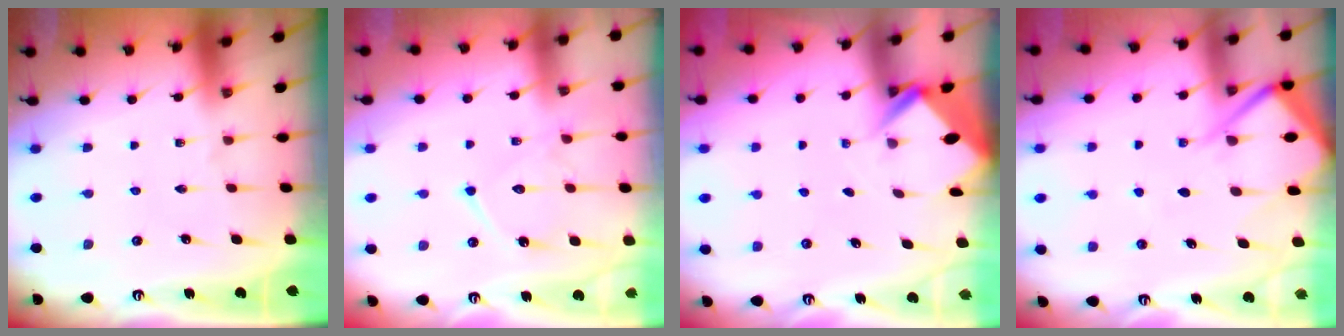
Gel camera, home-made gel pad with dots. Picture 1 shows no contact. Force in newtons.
{"total": 13.3, "press": 13.3, "slide": 1.1}
{"total": 3.0, "press": 2.9, "slide": 0.4}
{"total": 8.4, "press": 8.3, "slide": 0.9}